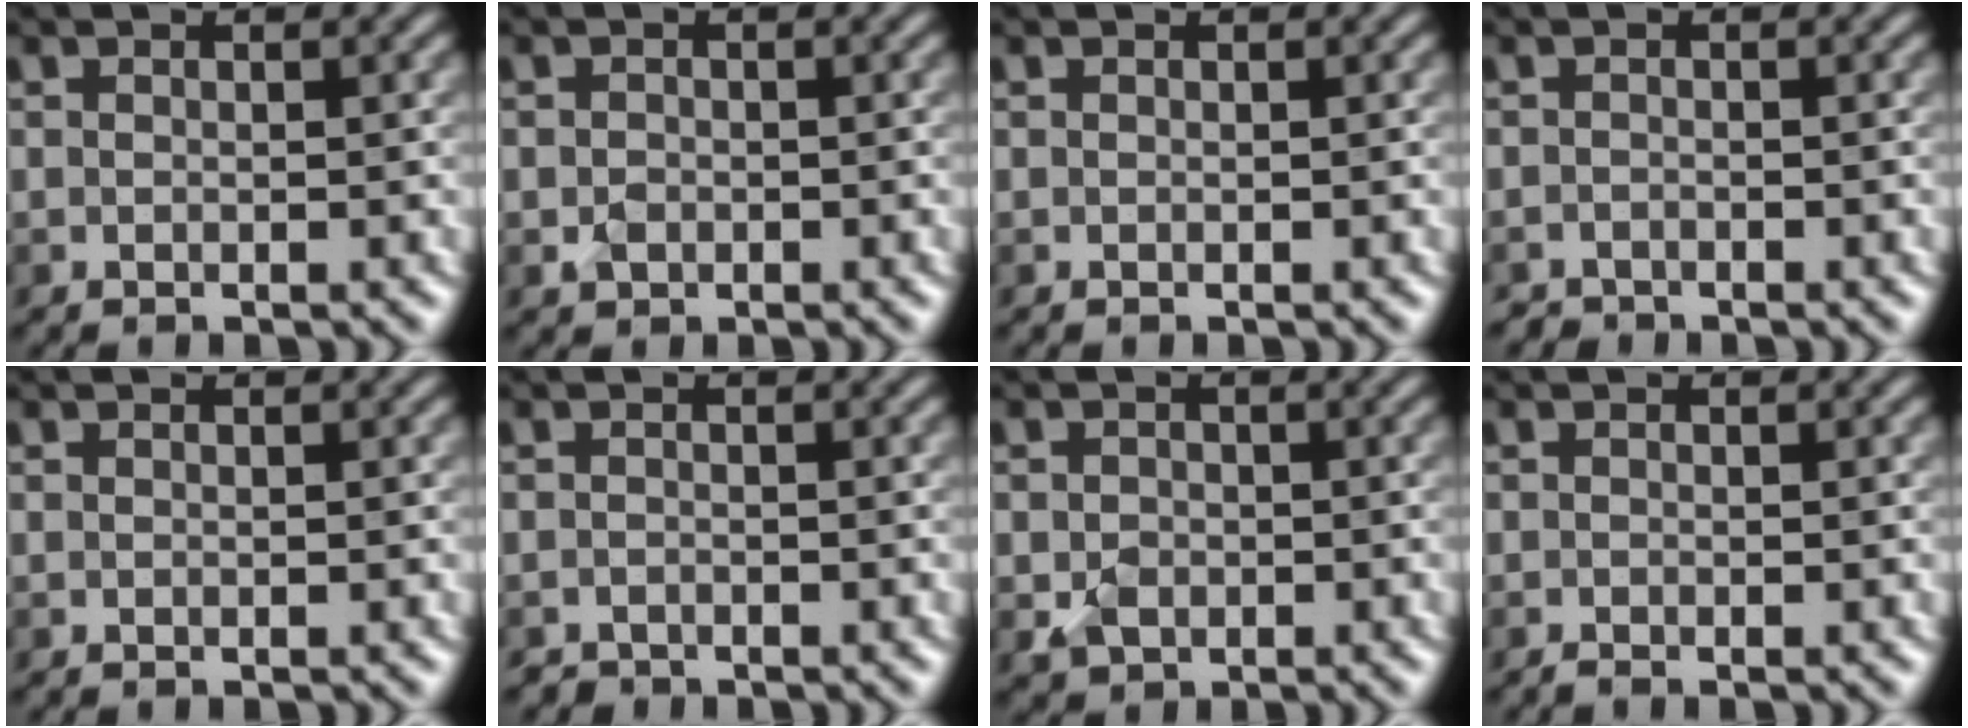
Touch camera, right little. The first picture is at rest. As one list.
[{"total": 1.5, "force": [-0.6, 1.3, 0.5], "torque": [-0.014, -0.003, -0.010]}, {"total": 0.0}, {"total": 1.0, "force": [-0.9, 0.3, -0.1], "torque": [0.005, -0.003, -0.016]}, {"total": 0.0}, {"total": 1.0, "force": [-0.9, 0.4, -0.1], "torque": [0.004, -0.003, -0.015]}, {"total": 2.3, "force": [-0.8, 2.0, 0.9], "torque": [-0.023, -0.004, -0.015]}, {"total": 0.5, "force": [-0.5, -0.1, 0.2], "torque": [-0.004, -0.001, -0.010]}]